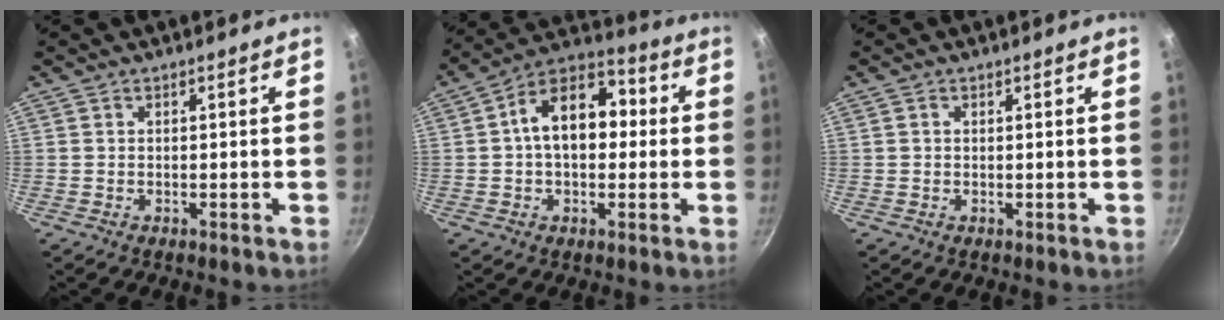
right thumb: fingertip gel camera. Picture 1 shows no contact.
{"total": 14.6, "force": [1.2, 9.7, 10.9], "torque": [-0.124, 0.038, -0.001]}
{"total": 0.6, "force": [0.2, 0.5, 0.3], "torque": [-0.004, 0.004, 0.003]}